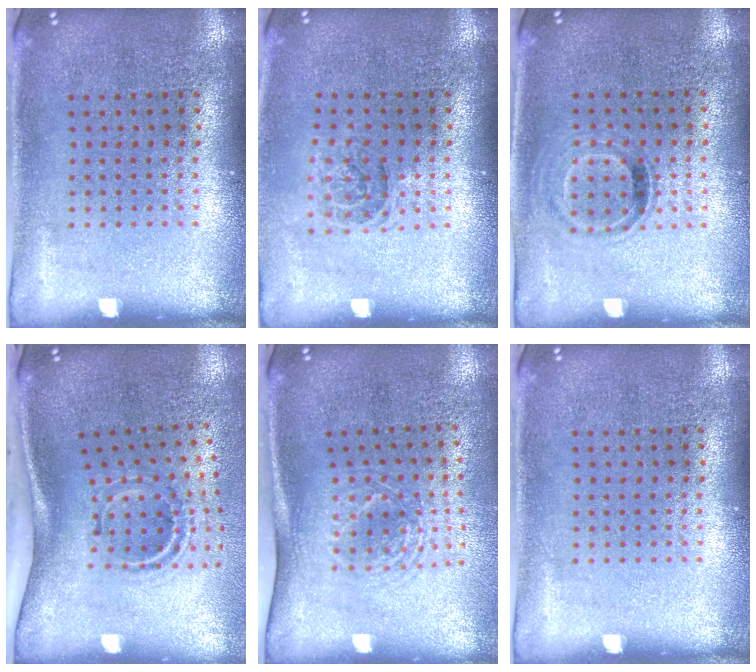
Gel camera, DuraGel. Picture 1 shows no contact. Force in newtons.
{"total": 1.2, "press": 1.0, "slide": 0.6}
{"total": 0.9, "press": 0.8, "slide": 0.4}
{"total": 2.2, "press": 1.2, "slide": 1.9}
{"total": 1.8, "press": 1.3, "slide": 1.2}
{"total": 0.0}